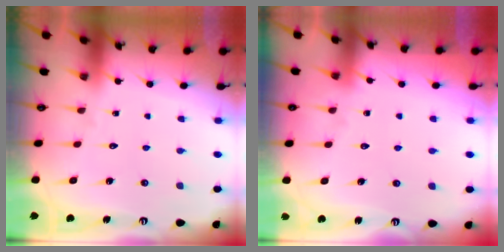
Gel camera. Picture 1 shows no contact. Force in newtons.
{"total": 2.8, "press": 2.7, "slide": 0.5}